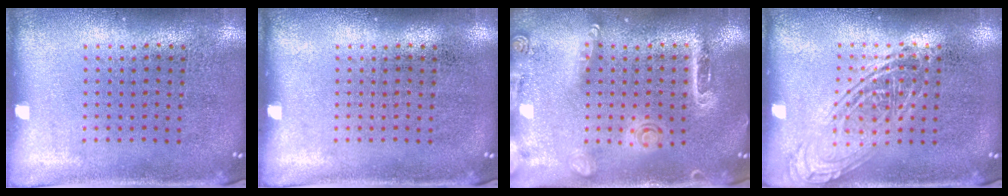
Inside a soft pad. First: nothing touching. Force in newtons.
{"total": 0.0}
{"total": 1.6, "press": 1.5, "slide": 0.6}
{"total": 2.6, "press": 2.6, "slide": 0.3}